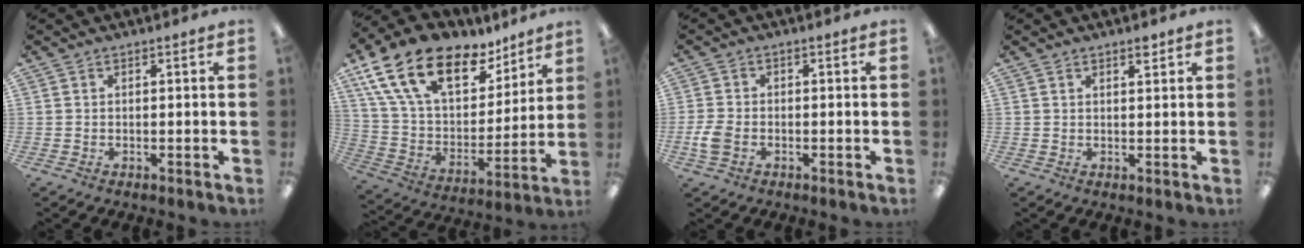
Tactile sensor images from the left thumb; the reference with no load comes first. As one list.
[{"total": 21.2, "force": [12.9, 11.4, 12.3], "torque": [-0.229, -0.066, 0.233]}, {"total": 4.4, "force": [-1.6, 2.9, 3.0], "torque": [-0.067, 0.003, -0.031]}, {"total": 2.0, "force": [1.7, 0.6, 0.9], "torque": [-0.002, -0.007, 0.026]}]